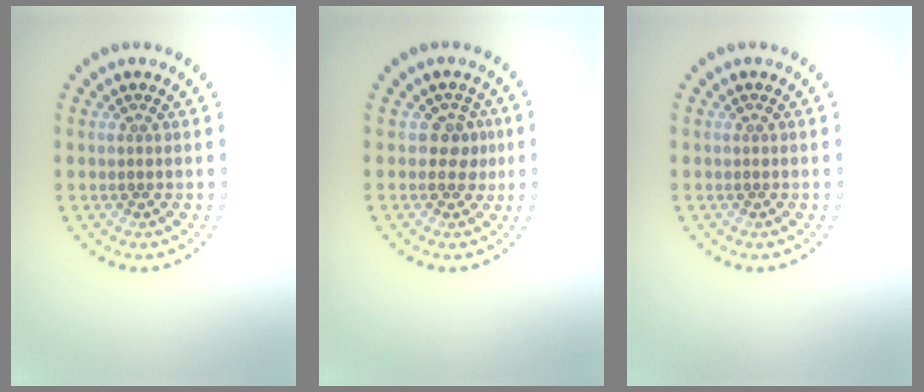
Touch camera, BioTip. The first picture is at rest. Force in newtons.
{"total": 2.0, "press": 1.6, "slide": 1.2}
{"total": 0.0}